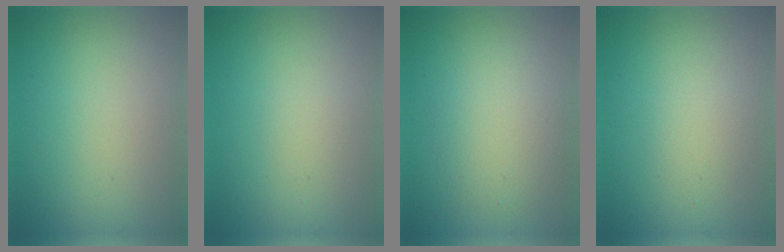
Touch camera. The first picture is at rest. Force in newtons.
{"total": 0.7, "press": 0.7, "slide": 0.0}
{"total": 2.0, "press": 2.0, "slide": 0.2}
{"total": 1.5, "press": 1.4, "slide": 0.1}